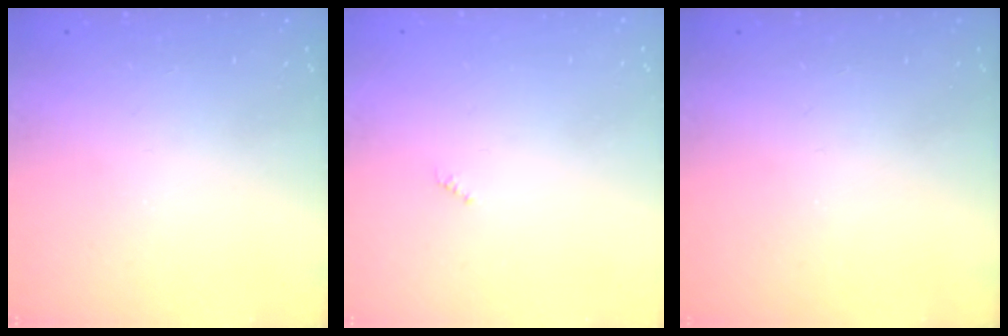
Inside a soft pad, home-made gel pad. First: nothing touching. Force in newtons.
{"total": 0.0}
{"total": 0.0}